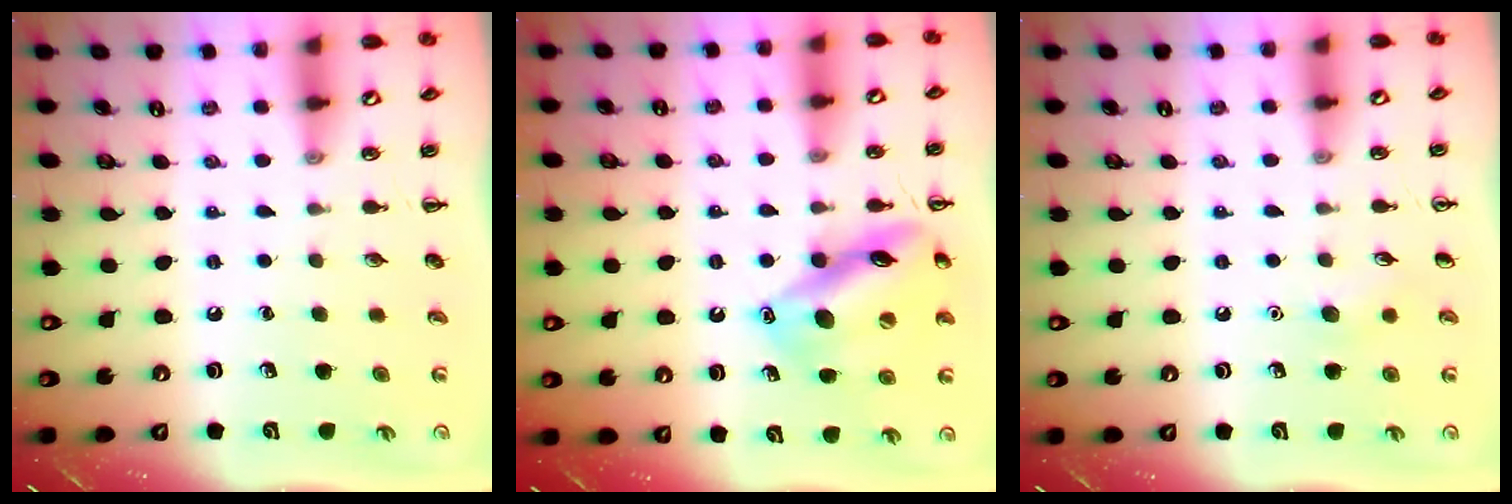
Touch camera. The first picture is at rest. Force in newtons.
{"total": 15.8, "press": 15.7, "slide": 1.3}
{"total": 5.2, "press": 4.9, "slide": 1.6}